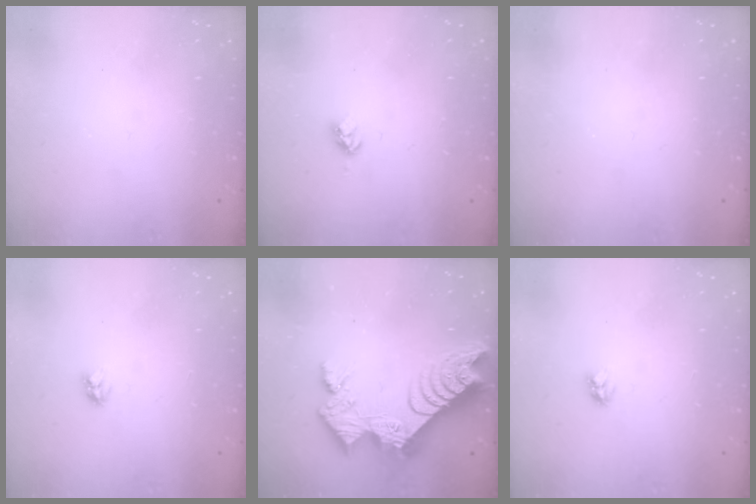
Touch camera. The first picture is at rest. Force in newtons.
{"total": 3.2, "press": 3.2, "slide": 0.5}
{"total": 0.0}
{"total": 2.8, "press": 2.8, "slide": 0.4}
{"total": 16.3, "press": 16.2, "slide": 1.4}
{"total": 2.8, "press": 2.8, "slide": 0.4}